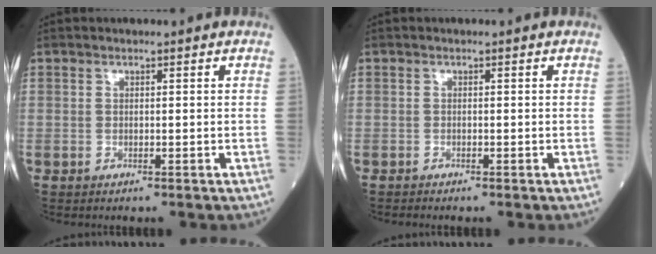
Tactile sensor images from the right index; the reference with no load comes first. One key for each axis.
{"total": 0.8, "fx": -0.7, "fy": 0.1, "fz": 0.2, "tx": -0.010, "ty": -0.003, "tz": -0.013}